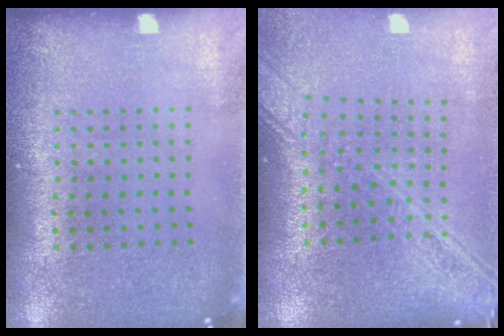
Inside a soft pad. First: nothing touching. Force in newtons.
{"total": 2.2, "press": 1.9, "slide": 1.2}